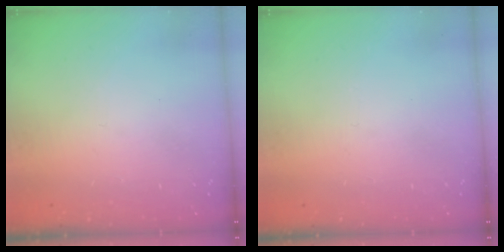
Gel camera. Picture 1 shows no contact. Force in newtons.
{"total": 0.0}